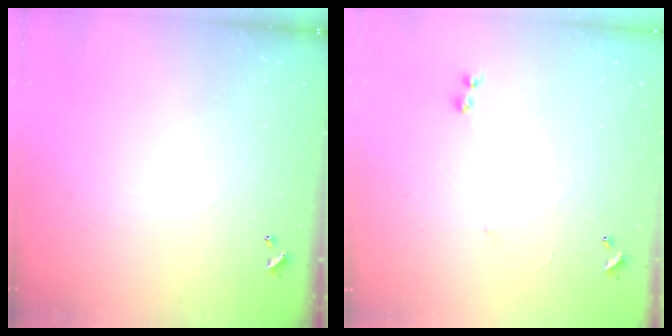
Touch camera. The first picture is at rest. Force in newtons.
{"total": 6.4, "press": 6.4, "slide": 1.0}